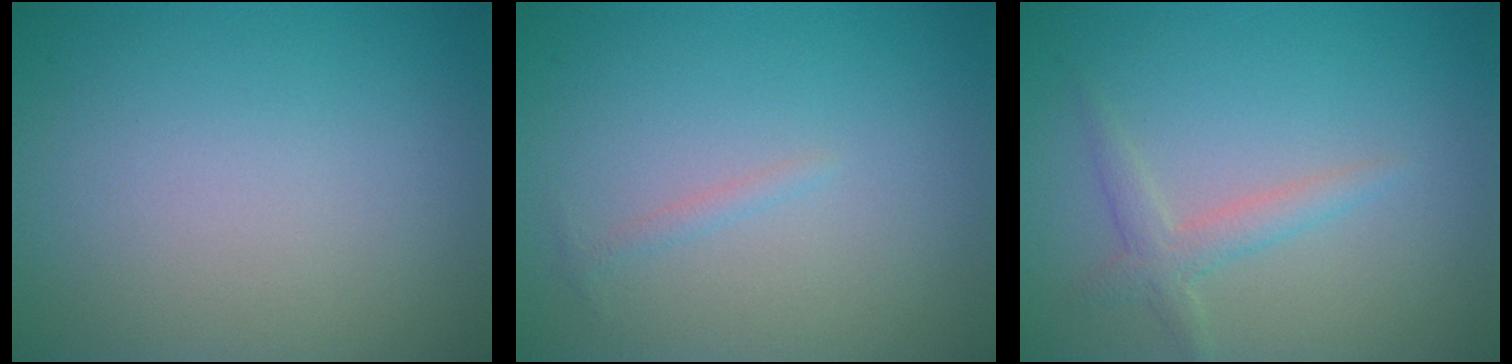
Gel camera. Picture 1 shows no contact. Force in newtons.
{"total": 0.7, "press": 0.7, "slide": 0.1}
{"total": 1.9, "press": 1.9, "slide": 0.1}